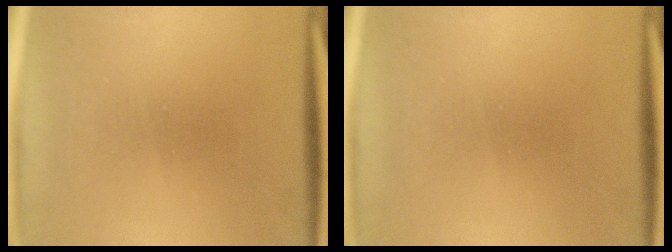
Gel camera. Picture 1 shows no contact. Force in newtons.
{"total": 0.0}